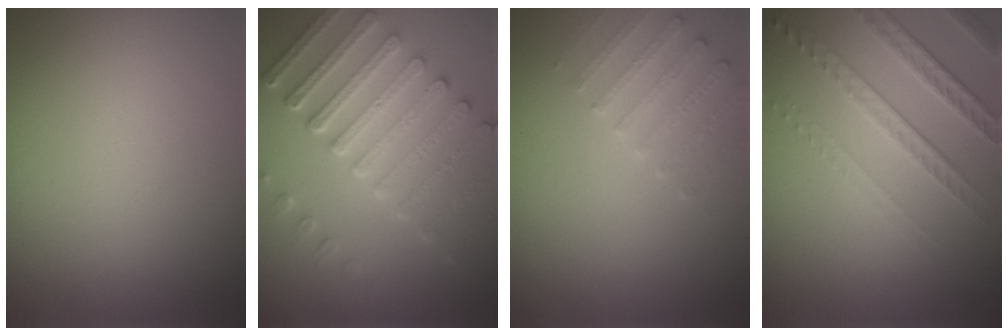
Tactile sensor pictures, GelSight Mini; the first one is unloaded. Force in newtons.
{"total": 8.2, "press": 6.2, "slide": 5.4}
{"total": 2.3, "press": 2.2, "slide": 0.6}
{"total": 4.6, "press": 3.1, "slide": 3.4}